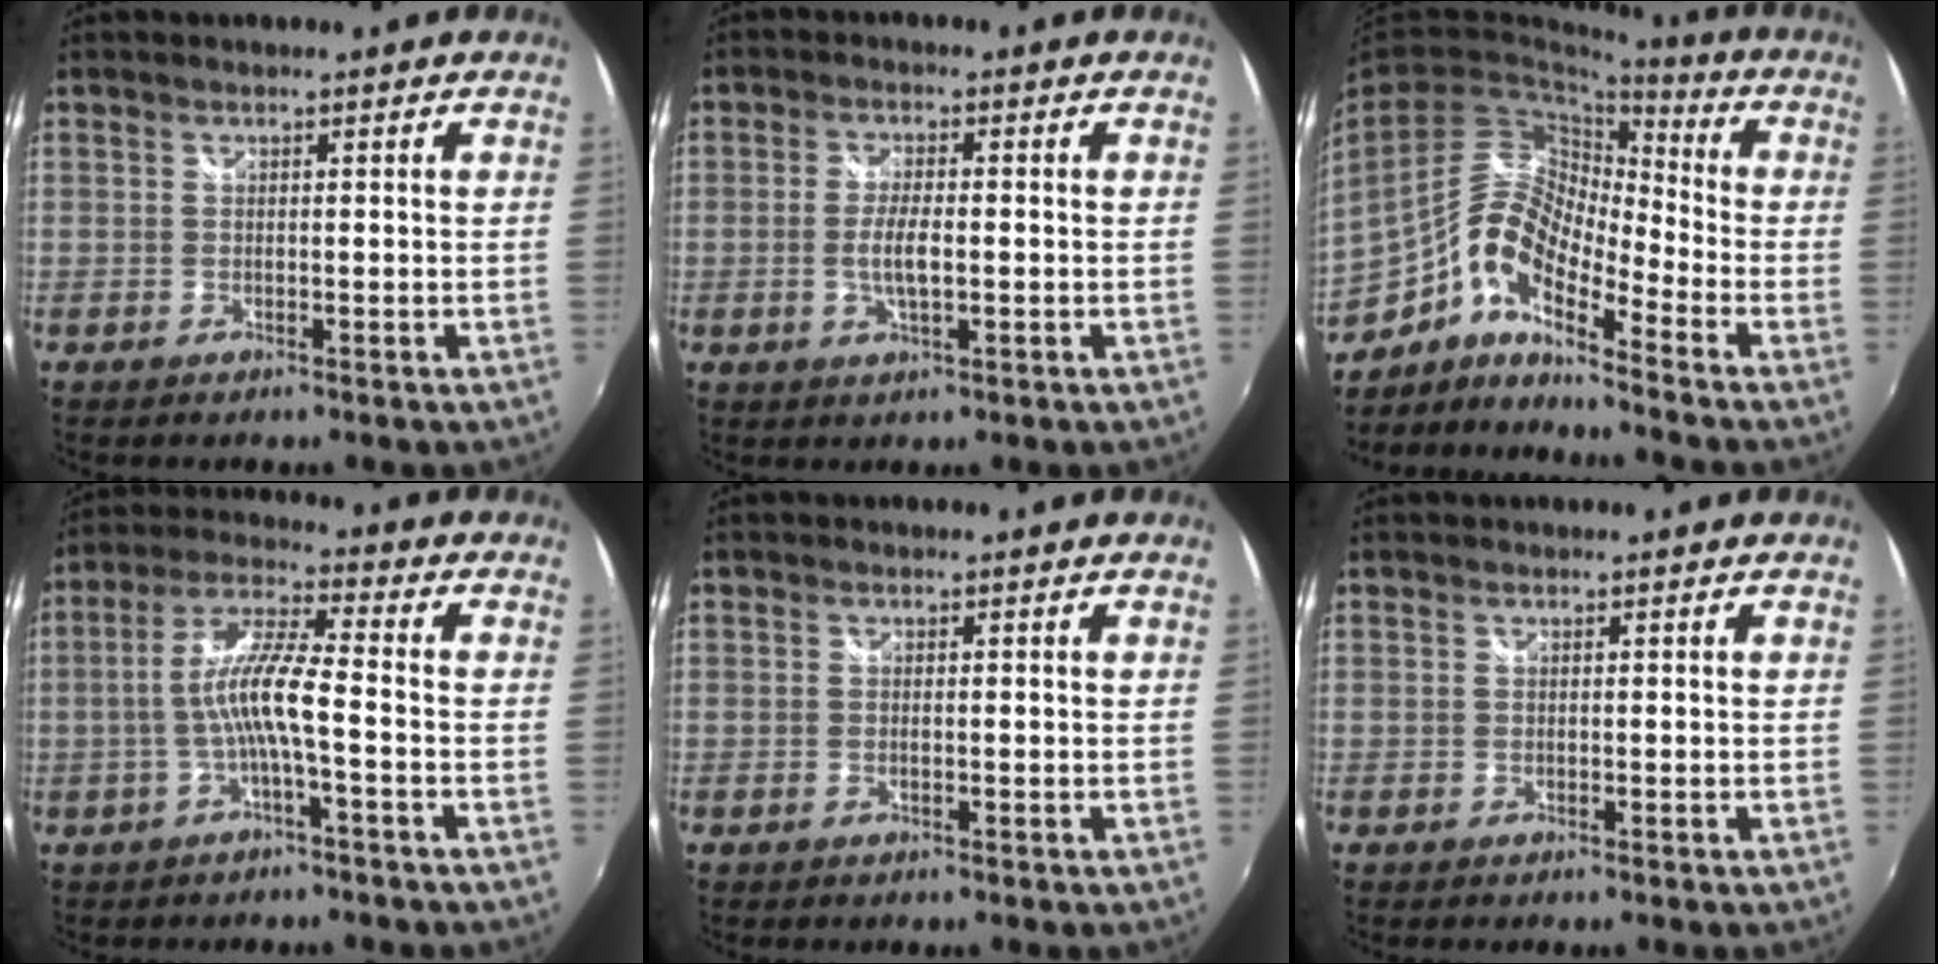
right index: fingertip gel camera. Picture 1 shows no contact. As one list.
[{"total": 4.6, "force": [-0.9, 1.2, 4.4], "torque": [-0.086, -0.003, -0.016]}, {"total": 11.3, "force": [-6.5, 4.0, 8.4], "torque": [-0.150, 0.008, -0.130]}, {"total": 8.4, "force": [-2.3, 0.5, 8.0], "torque": [-0.174, 0.010, -0.040]}, {"total": 0.8, "force": [-0.2, 0.1, 0.7], "torque": [-0.014, 0.000, -0.006]}, {"total": 0.0}]